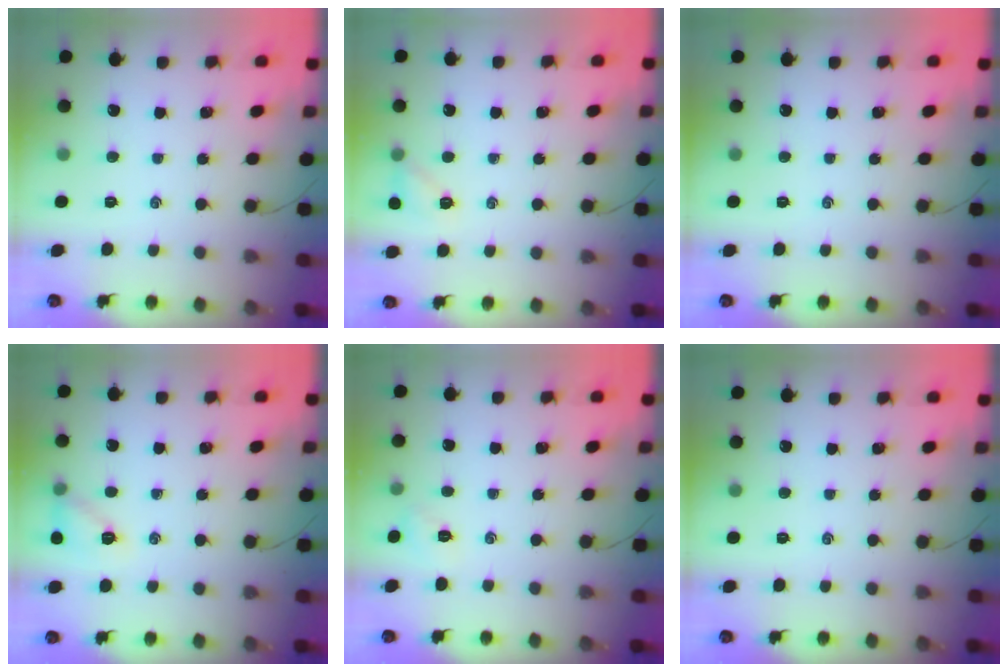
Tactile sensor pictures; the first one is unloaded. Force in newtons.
{"total": 6.3, "press": 6.2, "slide": 1.3}
{"total": 0.0}
{"total": 8.7, "press": 8.7, "slide": 0.9}
{"total": 2.2, "press": 2.1, "slide": 0.6}
{"total": 0.0}